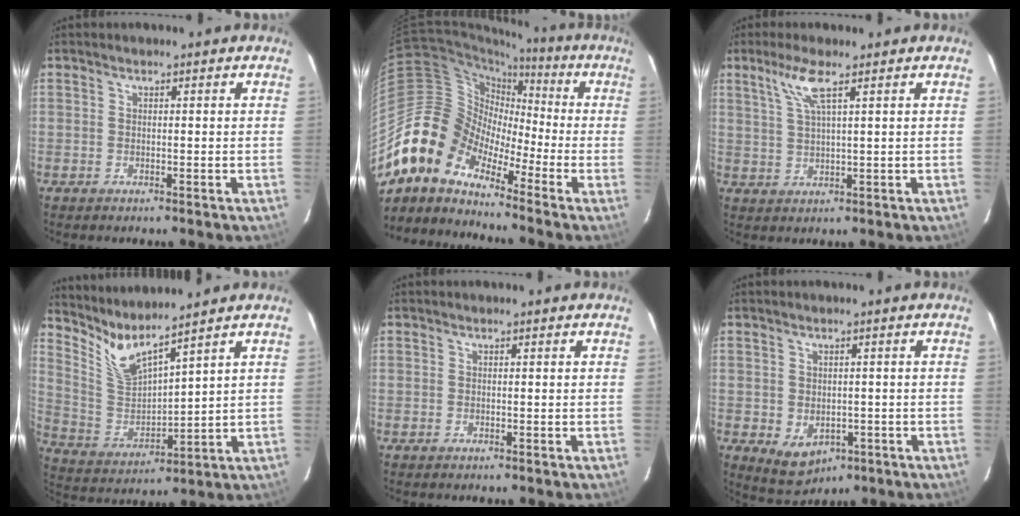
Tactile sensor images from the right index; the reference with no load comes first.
{"total": 12.3, "force": [-8.6, 7.3, 4.9], "torque": [-0.087, 0.023, -0.191]}
{"total": 5.1, "force": [2.8, 0.2, 4.2], "torque": [-0.088, 0.003, 0.060]}
{"total": 8.3, "force": [7.4, 0.0, 3.8], "torque": [-0.085, -0.022, 0.158]}
{"total": 0.0}
{"total": 5.5, "force": [-1.5, 4.5, 2.8], "torque": [-0.058, -0.007, -0.006]}